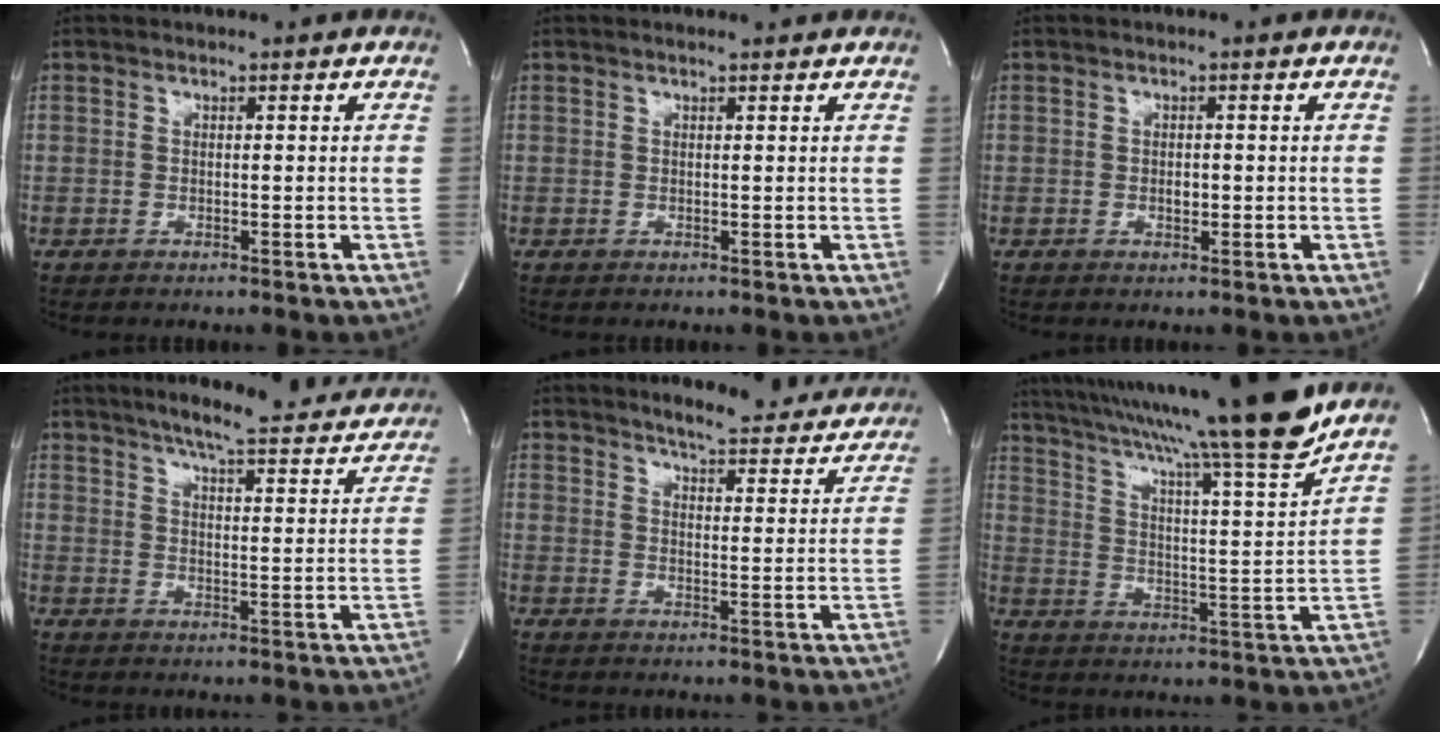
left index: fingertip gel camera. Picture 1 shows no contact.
{"total": 1.8, "force": [1.6, 0.1, 0.6], "torque": [-0.013, 0.010, 0.020]}
{"total": 1.2, "force": [-0.2, 0.7, 0.9], "torque": [-0.018, -0.001, -0.002]}
{"total": 19.5, "force": [17.3, 2.7, 8.4], "torque": [-0.113, -0.021, 0.210]}
{"total": 15.2, "force": [14.2, 2.8, 4.8], "torque": [-0.046, -0.034, 0.158]}
{"total": 22.2, "force": [18.6, -1.6, 12.0], "torque": [-0.204, -0.031, 0.271]}